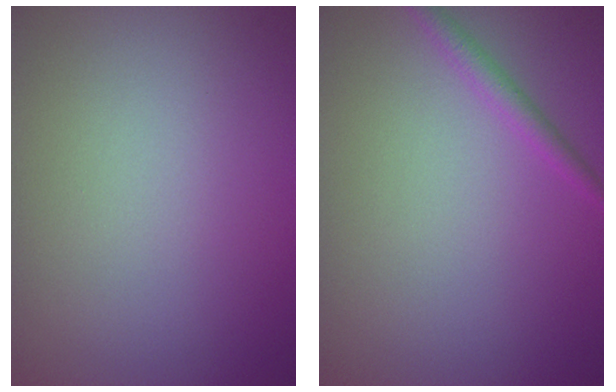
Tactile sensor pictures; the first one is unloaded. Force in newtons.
{"total": 1.4, "press": 1.4, "slide": 0.1}